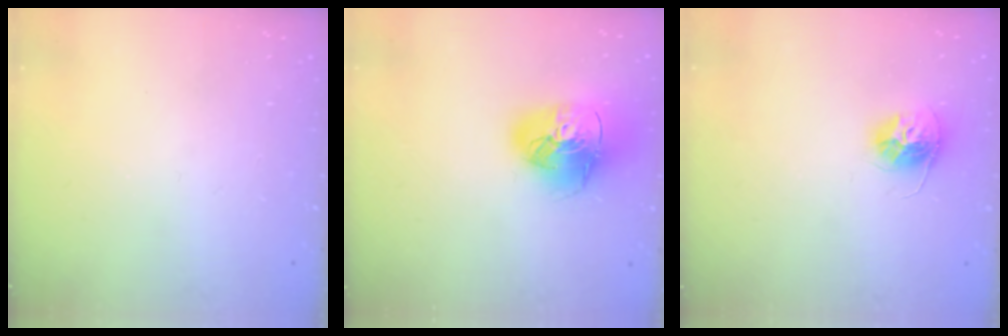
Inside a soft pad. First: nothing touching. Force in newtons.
{"total": 15.6, "press": 15.5, "slide": 1.6}
{"total": 11.3, "press": 11.2, "slide": 0.8}